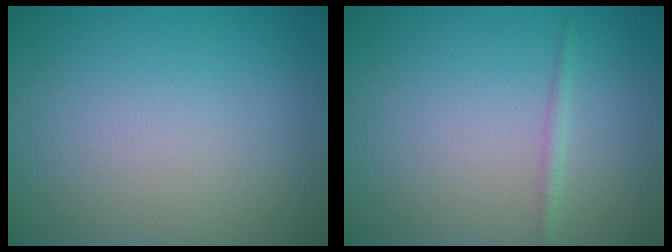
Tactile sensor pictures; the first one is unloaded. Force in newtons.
{"total": 0.8, "press": 0.8, "slide": 0.1}